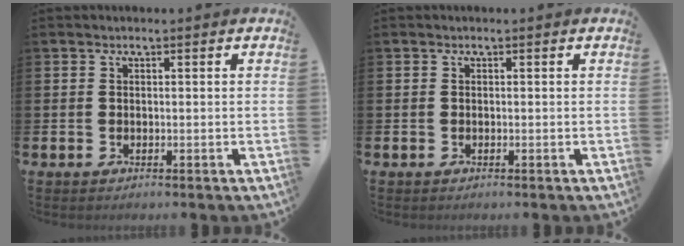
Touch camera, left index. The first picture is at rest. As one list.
[{"total": 0.0}]